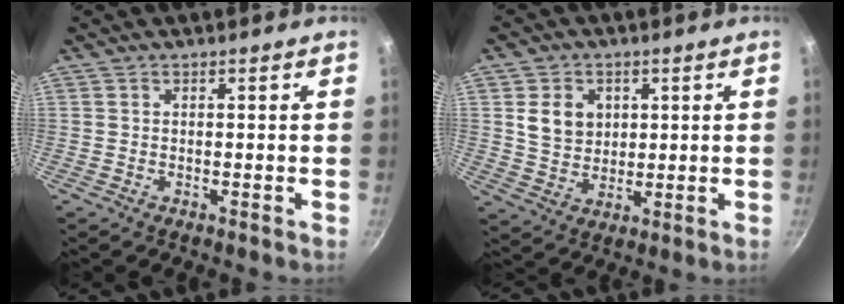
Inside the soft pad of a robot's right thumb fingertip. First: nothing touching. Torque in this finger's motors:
{"motor_torque": [-0.01, -0.17, 0.45, 0.03, -0.03]}